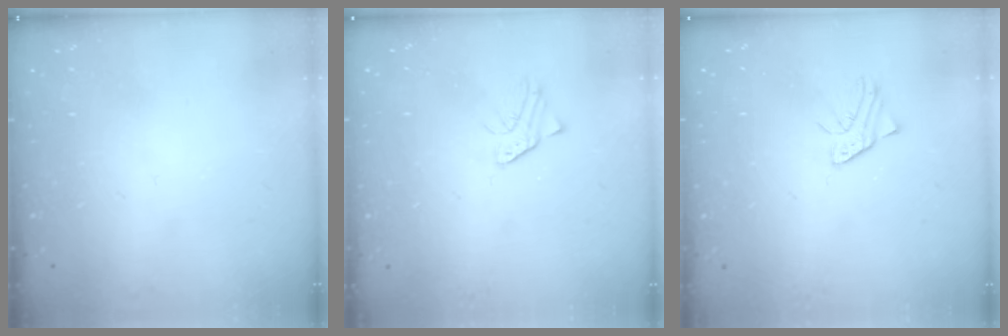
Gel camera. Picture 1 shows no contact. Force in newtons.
{"total": 1.6, "press": 1.6, "slide": 0.2}
{"total": 2.5, "press": 2.5, "slide": 0.2}